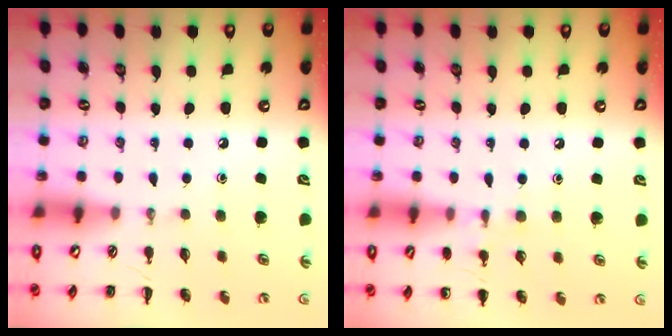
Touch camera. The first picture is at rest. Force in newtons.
{"total": 6.7, "press": 6.4, "slide": 1.8}